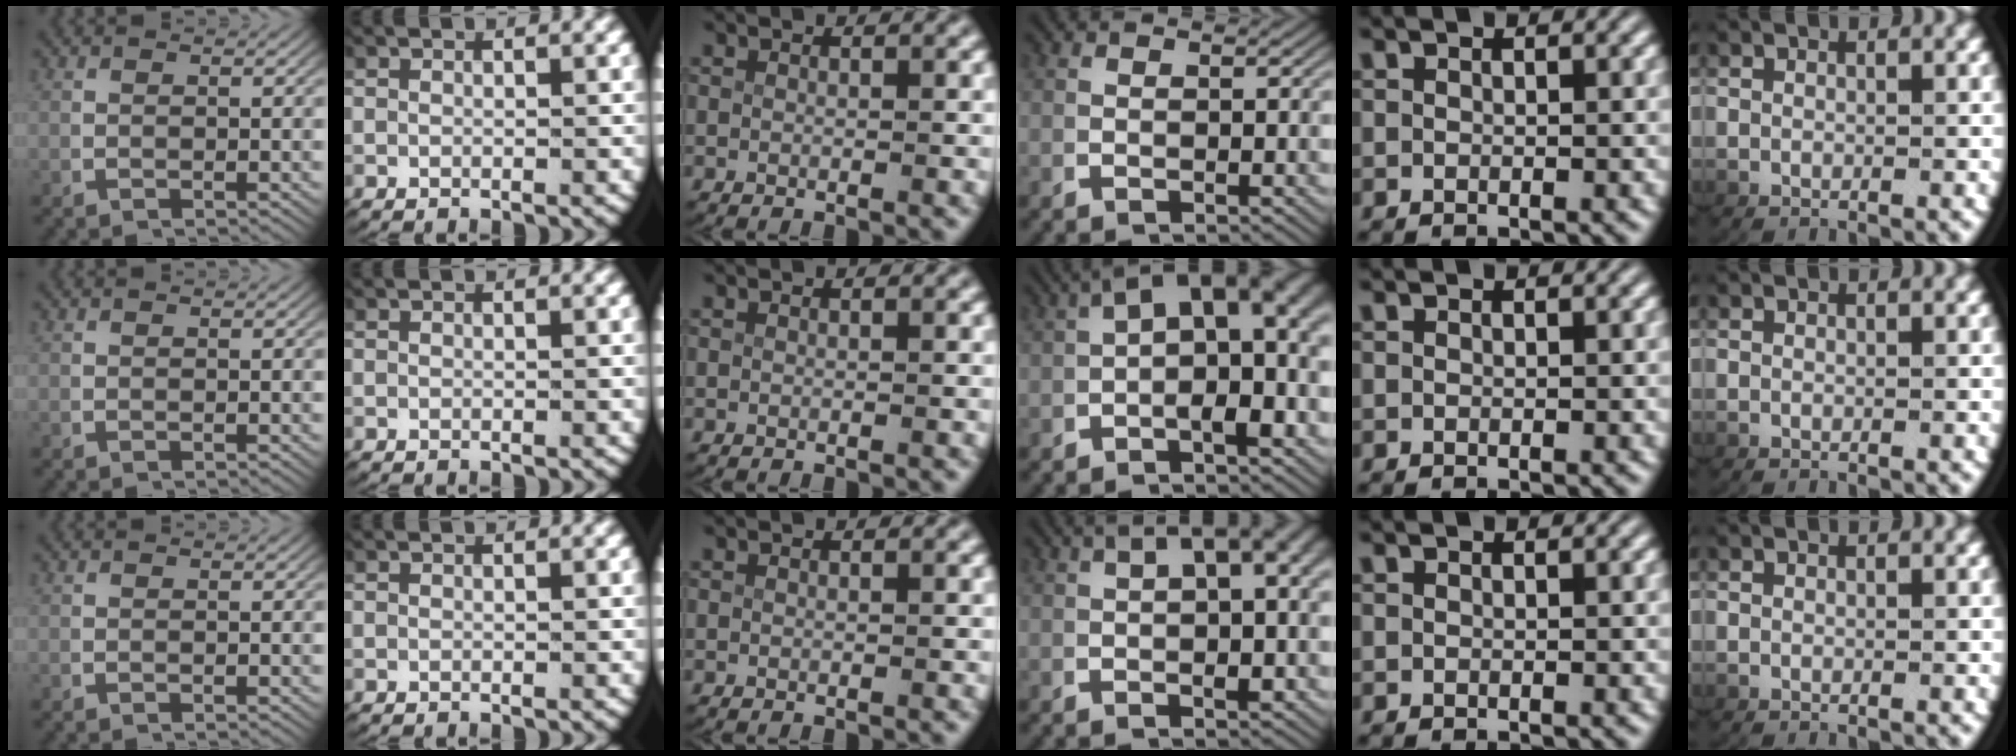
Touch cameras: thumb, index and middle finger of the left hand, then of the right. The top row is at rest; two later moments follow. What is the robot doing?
{"motion": "lift_and_place", "object": "map"}